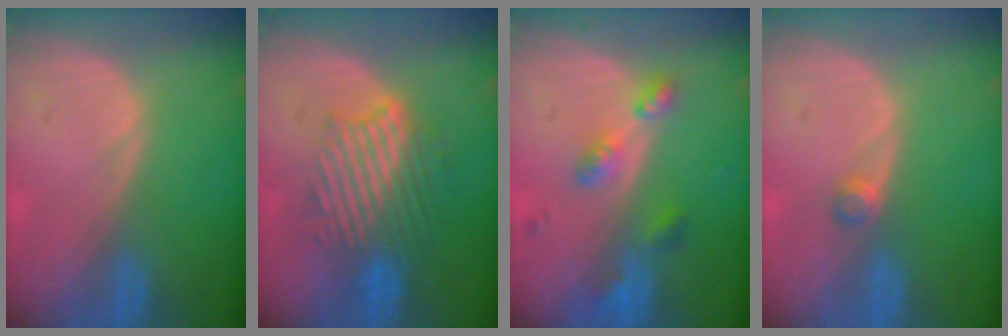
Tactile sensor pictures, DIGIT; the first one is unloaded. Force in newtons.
{"total": 8.9, "press": 8.8, "slide": 1.7}
{"total": 5.3, "press": 4.8, "slide": 2.2}
{"total": 1.6, "press": 1.4, "slide": 0.8}